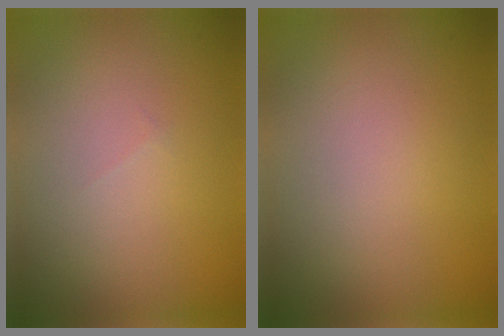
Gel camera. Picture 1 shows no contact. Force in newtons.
{"total": 0.0}